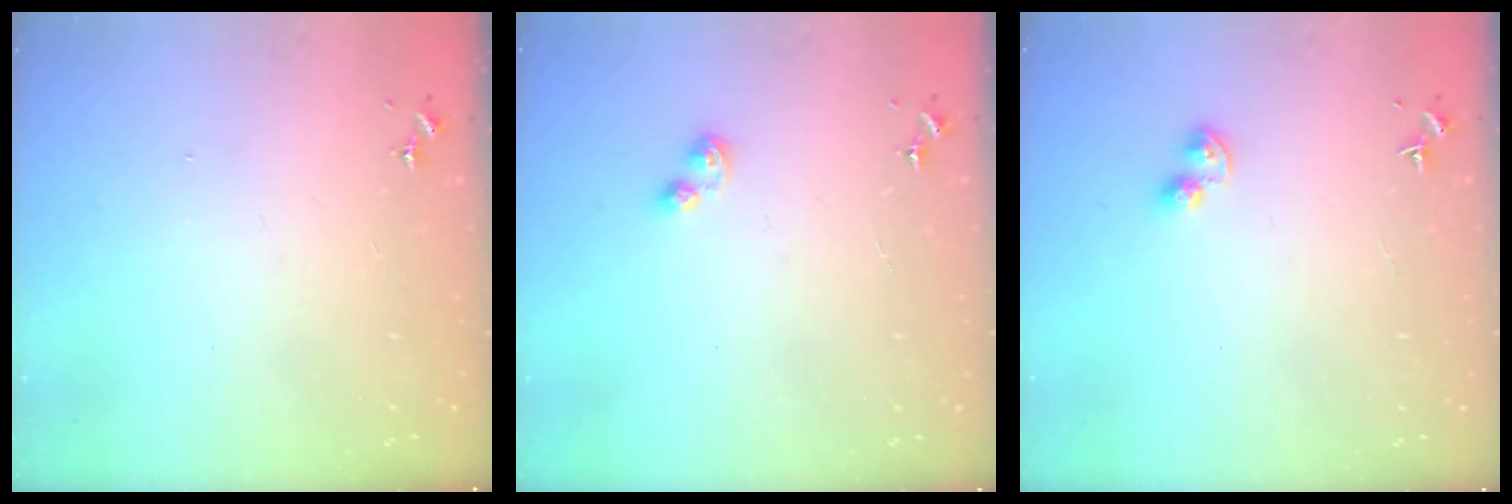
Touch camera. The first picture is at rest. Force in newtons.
{"total": 4.8, "press": 4.8, "slide": 0.5}
{"total": 3.8, "press": 3.7, "slide": 0.6}